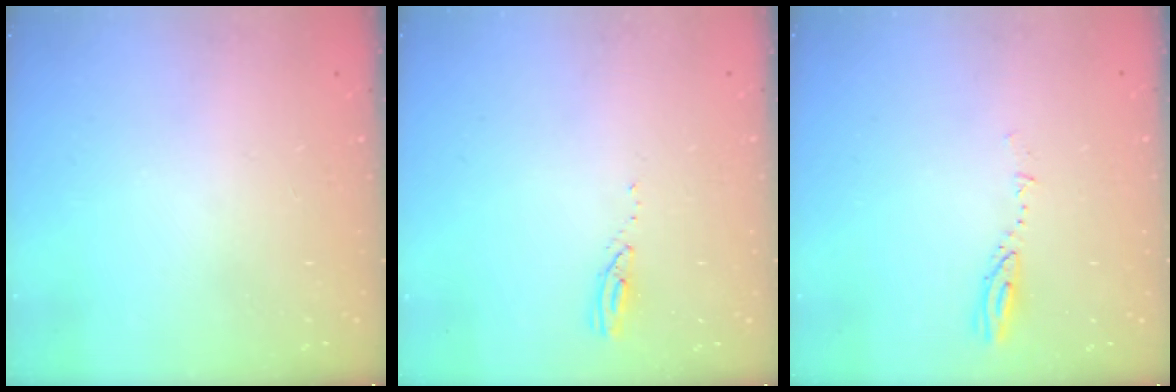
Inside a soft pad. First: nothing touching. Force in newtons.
{"total": 3.2, "press": 3.1, "slide": 0.3}
{"total": 3.3, "press": 3.3, "slide": 0.3}